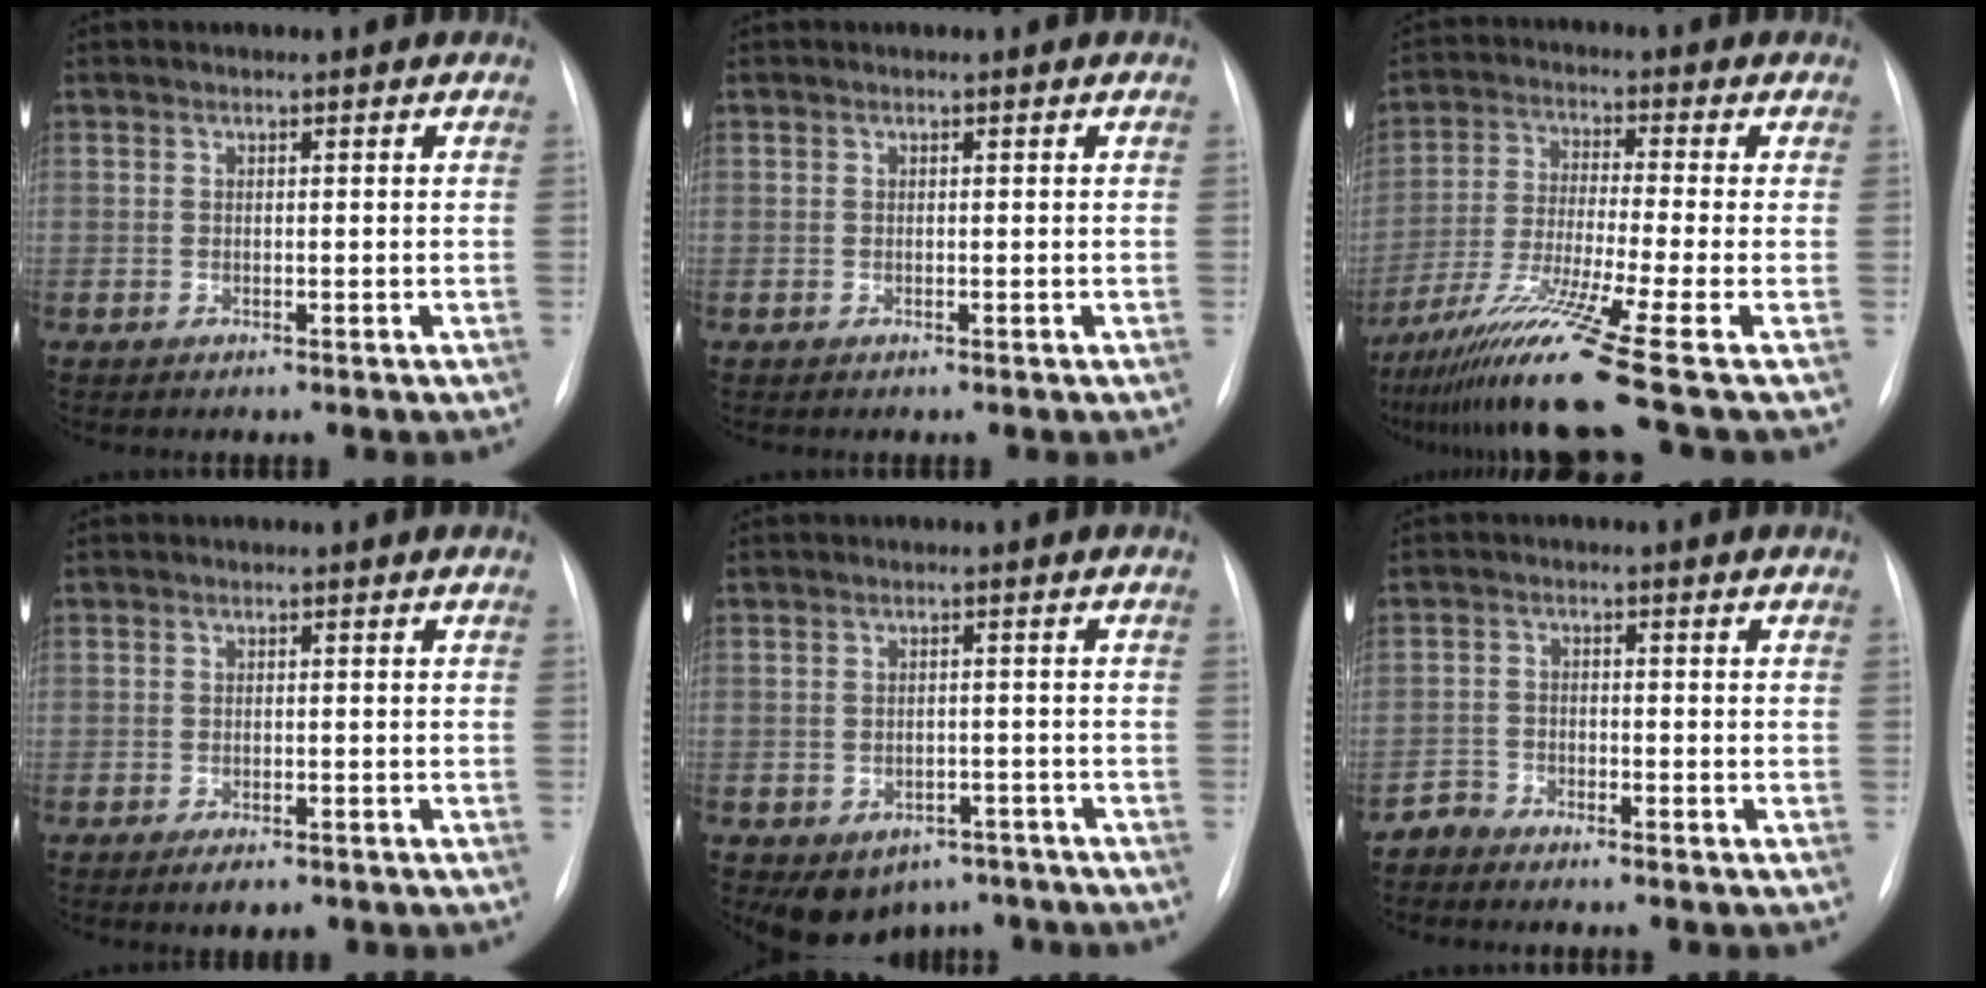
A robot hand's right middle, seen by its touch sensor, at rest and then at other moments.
{"total": 0.0}
{"total": 13.5, "force": [-9.1, -2.6, 9.6], "torque": [-0.189, -0.037, -0.164]}
{"total": 2.3, "force": [-1.5, 0.9, 1.4], "torque": [-0.025, -0.004, -0.016]}
{"total": 6.7, "force": [-4.5, 4.7, 1.9], "torque": [-0.021, 0.014, -0.052]}
{"total": 2.3, "force": [-2.2, 0.6, -0.5], "torque": [0.012, -0.002, -0.043]}